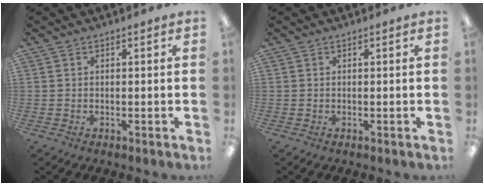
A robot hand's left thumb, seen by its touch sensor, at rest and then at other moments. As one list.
[{"total": 0.0}]